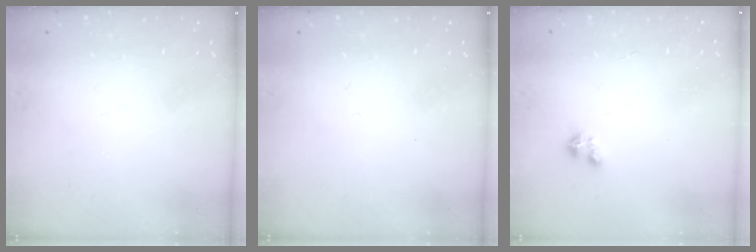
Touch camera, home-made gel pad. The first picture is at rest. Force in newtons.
{"total": 0.0}
{"total": 1.8, "press": 1.8, "slide": 0.4}